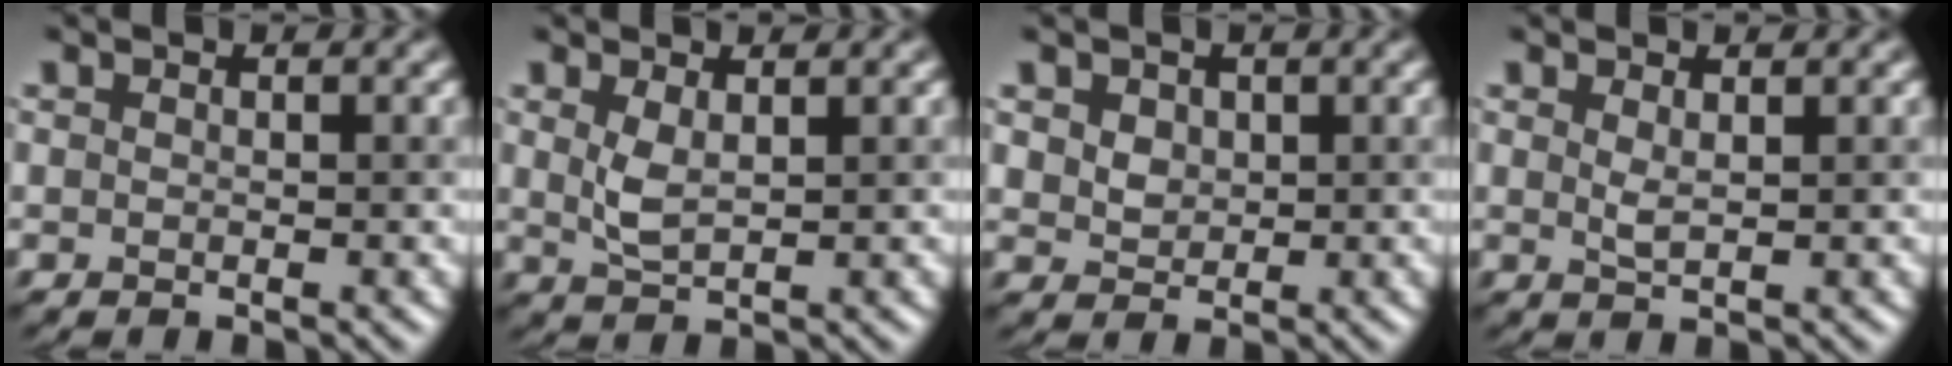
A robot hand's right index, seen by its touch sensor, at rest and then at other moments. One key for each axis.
{"total": 1.9, "fx": 0.7, "fy": 0.7, "fz": 1.6, "tx": -0.042, "ty": 0.005, "tz": 0.021}
{"total": 2.7, "fx": 1.2, "fy": 2.1, "fz": 1.2, "tx": -0.032, "ty": 0.017, "tz": 0.028}
{"total": 0.9, "fx": 0.6, "fy": 0.2, "fz": 0.7, "tx": -0.016, "ty": 0.004, "tz": 0.014}